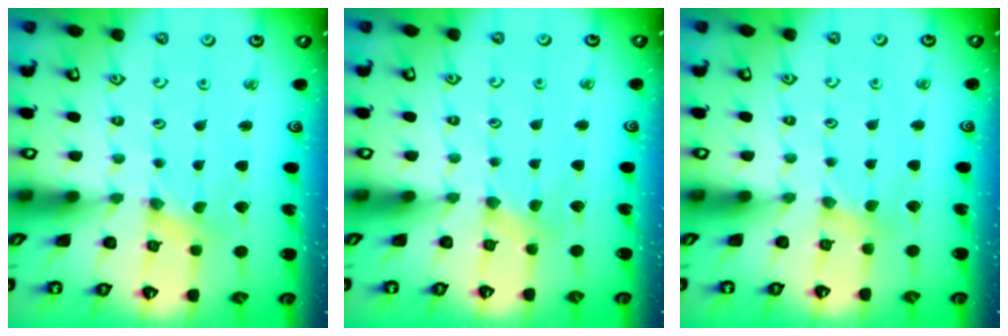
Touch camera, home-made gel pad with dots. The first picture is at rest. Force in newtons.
{"total": 2.2, "press": 2.1, "slide": 0.4}
{"total": 1.9, "press": 1.8, "slide": 0.4}